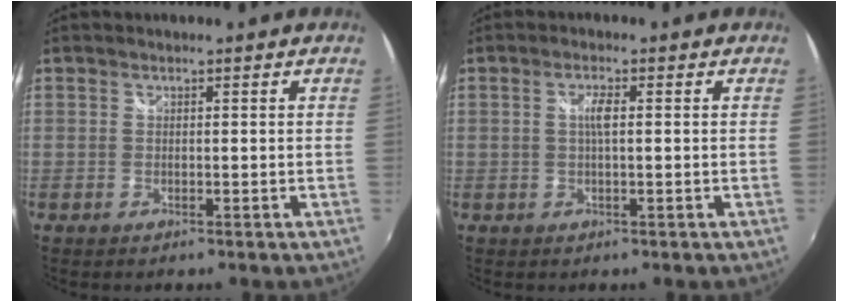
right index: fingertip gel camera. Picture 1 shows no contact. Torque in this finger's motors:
{"motor_torque": [0.02, 0.02, 0.21, 0.07]}